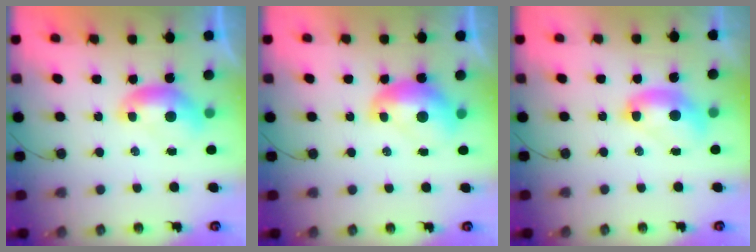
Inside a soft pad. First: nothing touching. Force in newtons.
{"total": 2.6, "press": 2.5, "slide": 0.3}
{"total": 2.7, "press": 2.7, "slide": 0.1}